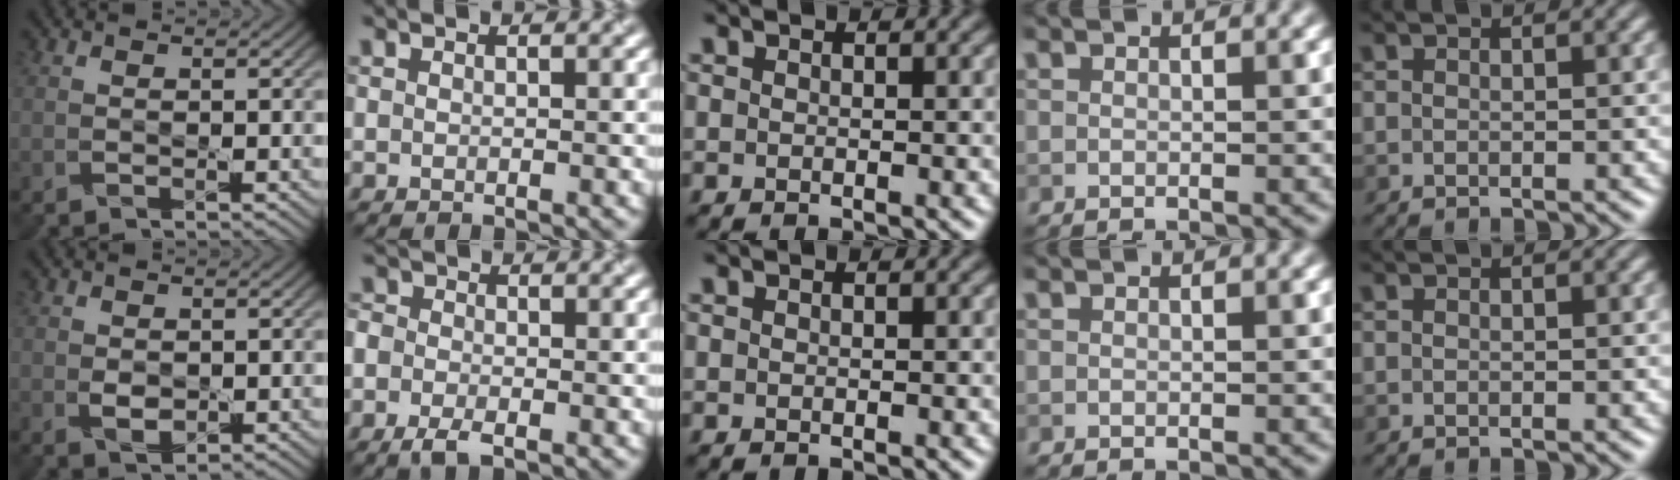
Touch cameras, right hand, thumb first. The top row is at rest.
{"thumb": {"total": 2.0, "force": [0.1, 1.4, 1.5], "torque": [-0.033, -0.003, 0.005]}, "index": {"total": 2.6, "force": [-1.4, 1.5, 1.6], "torque": [-0.036, -0.003, -0.036]}}